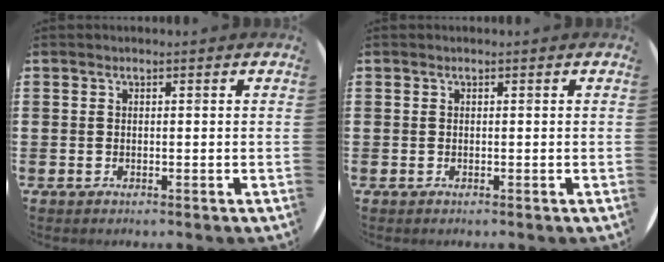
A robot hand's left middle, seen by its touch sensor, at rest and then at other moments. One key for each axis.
{"total": 0.0}